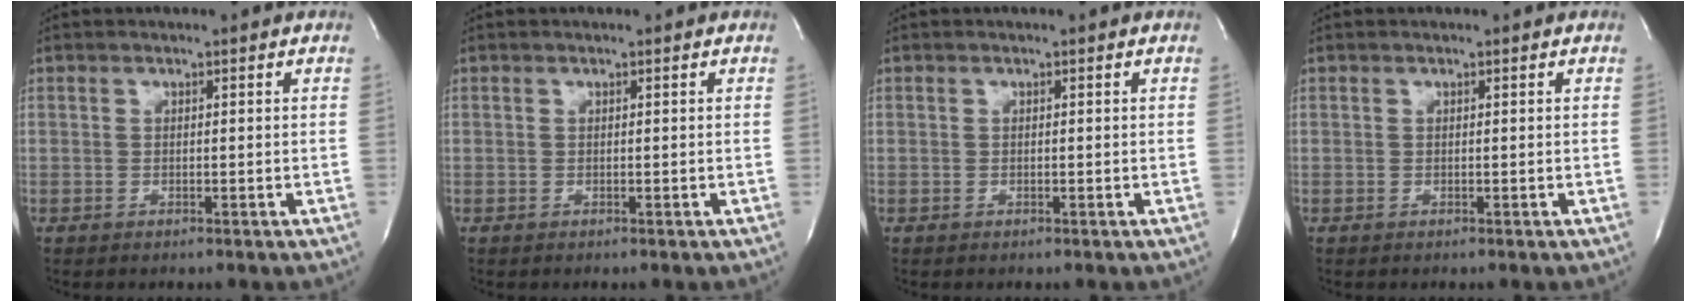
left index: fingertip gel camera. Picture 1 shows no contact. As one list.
[{"total": 0.0}, {"total": 0.0}, {"total": 0.0}]